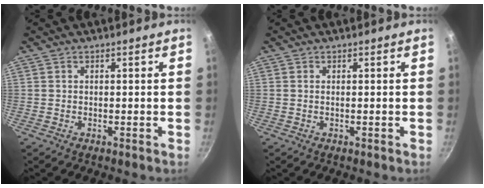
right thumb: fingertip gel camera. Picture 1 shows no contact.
{"total": 0.0}